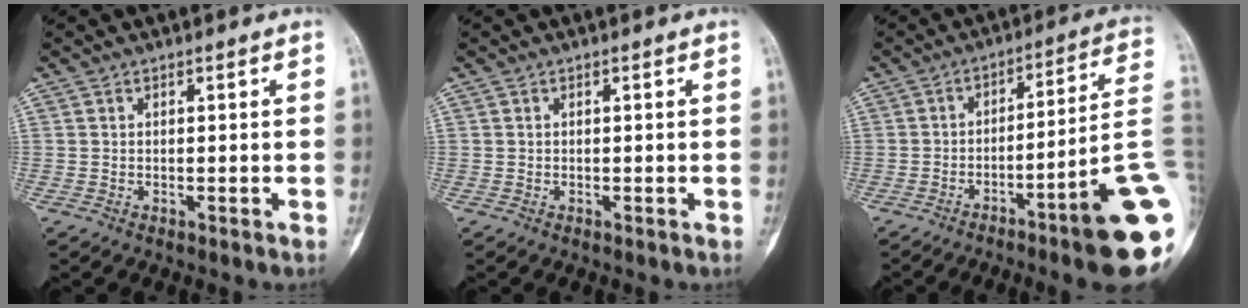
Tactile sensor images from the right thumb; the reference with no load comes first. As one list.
[{"total": 0.0}, {"total": 16.6, "force": [-6.1, 0.7, 15.4], "torque": [-0.159, 0.035, -0.091]}]